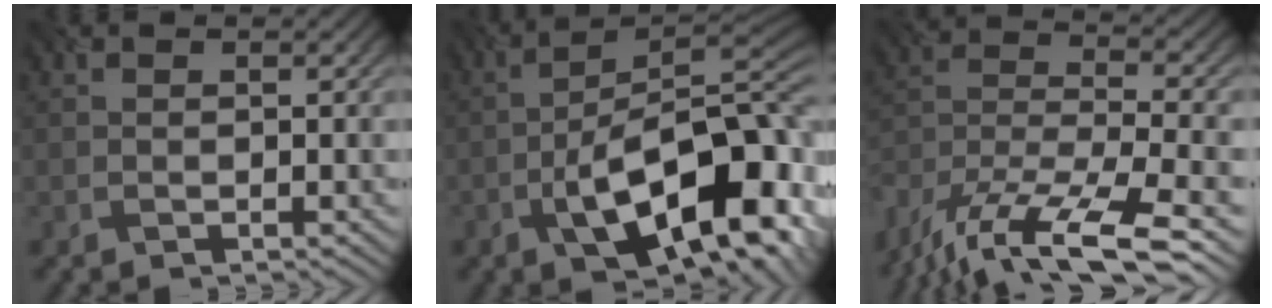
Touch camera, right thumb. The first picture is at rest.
{"total": 14.5, "force": [-5.5, 6.1, 12.0], "torque": [-0.185, -0.011, -0.097]}
{"total": 14.4, "force": [-10.6, 4.3, 8.6], "torque": [-0.187, -0.012, -0.178]}